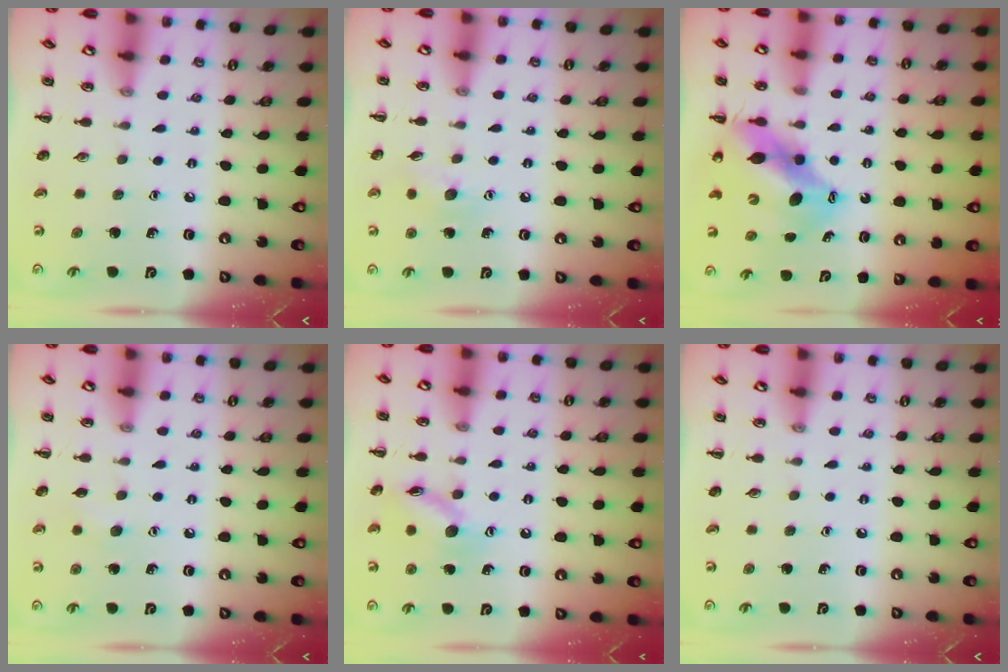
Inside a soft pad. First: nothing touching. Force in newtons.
{"total": 7.2, "press": 7.1, "slide": 1.3}
{"total": 12.2, "press": 11.8, "slide": 3.0}
{"total": 4.5, "press": 4.4, "slide": 0.9}
{"total": 11.0, "press": 11.0, "slide": 0.5}
{"total": 0.0}